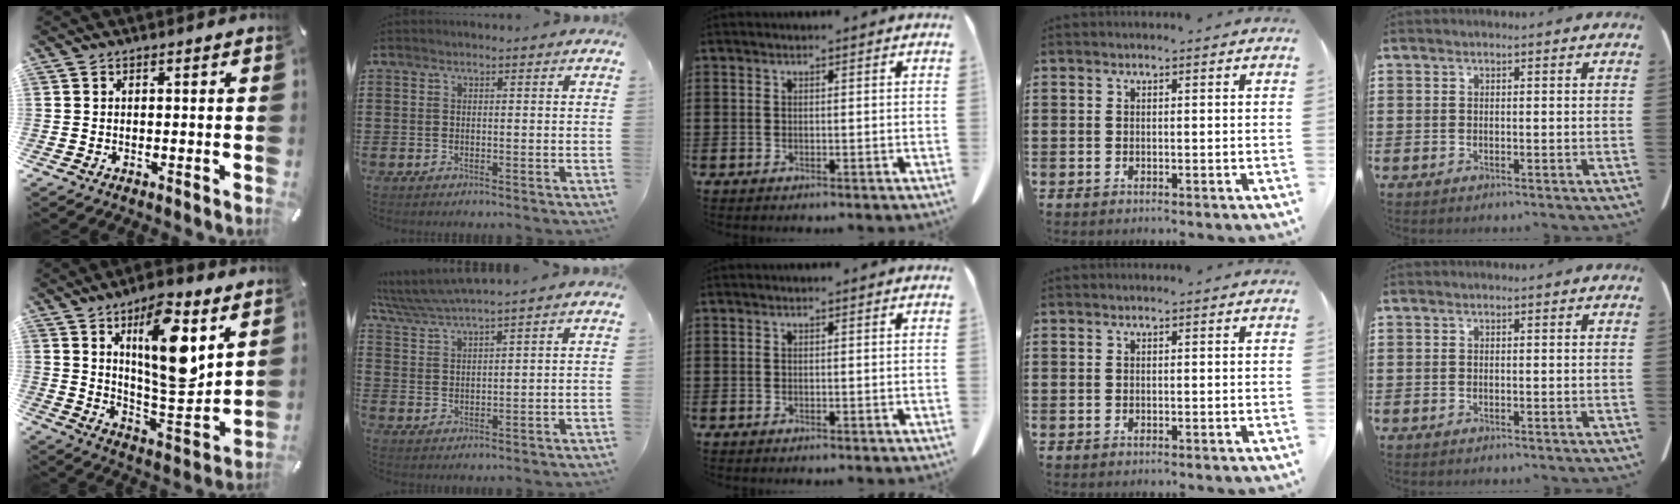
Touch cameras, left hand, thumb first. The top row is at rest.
{"thumb": {"total": 16.8, "force": [8.3, 6.1, 13.3], "torque": [-0.224, -0.046, 0.132]}, "index": {"total": 4.0, "force": [3.7, -0.2, 1.5], "torque": [-0.043, -0.014, 0.065]}}